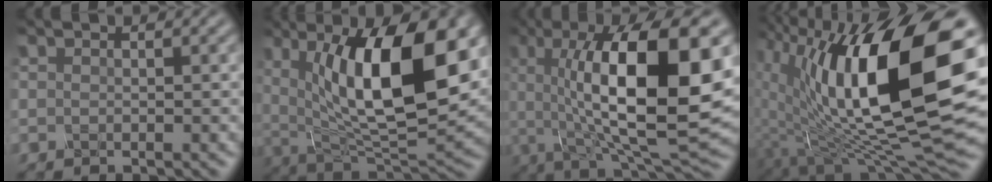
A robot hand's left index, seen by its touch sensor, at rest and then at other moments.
{"total": 14.4, "force": [4.0, 5.5, 12.7], "torque": [-0.197, -0.003, 0.064]}
{"total": 14.7, "force": [1.1, 4.7, 13.8], "torque": [-0.198, -0.006, 0.010]}
{"total": 17.4, "force": [2.9, 7.2, 15.5], "torque": [-0.256, -0.001, 0.044]}